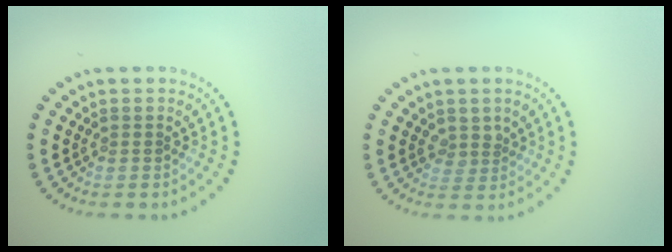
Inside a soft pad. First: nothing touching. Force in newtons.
{"total": 1.4, "press": 1.1, "slide": 0.9}